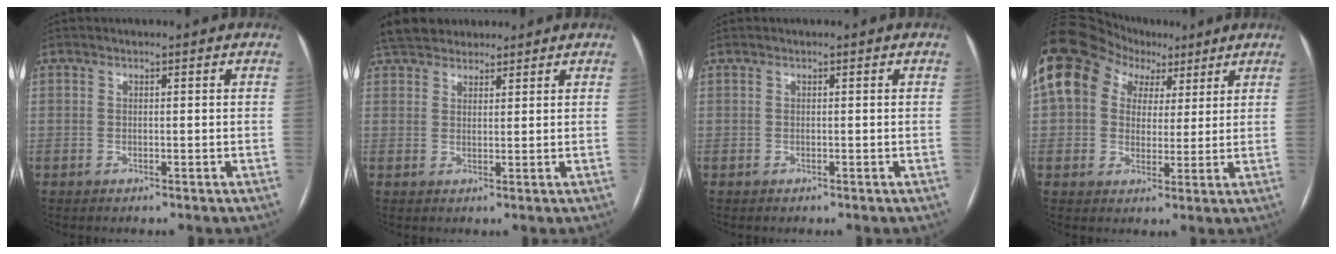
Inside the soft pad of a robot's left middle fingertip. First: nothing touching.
{"total": 8.8, "force": [7.3, 3.8, 2.9], "torque": [-0.044, 0.037, 0.130]}
{"total": 0.0}
{"total": 14.4, "force": [6.2, 10.9, 6.9], "torque": [-0.139, 0.070, 0.105]}